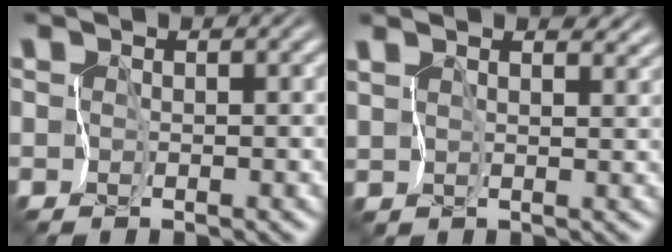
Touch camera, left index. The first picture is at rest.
{"total": 3.1, "force": [2.7, 1.1, 1.1], "torque": [-0.028, 0.003, 0.037]}